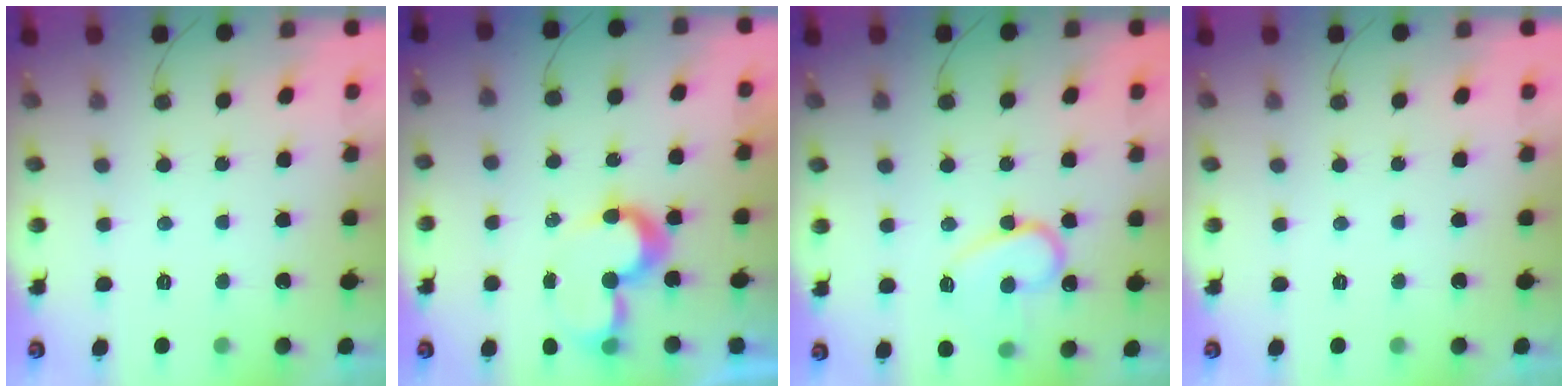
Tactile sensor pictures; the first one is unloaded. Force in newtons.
{"total": 9.4, "press": 9.4, "slide": 0.6}
{"total": 12.9, "press": 12.8, "slide": 1.3}
{"total": 0.0}